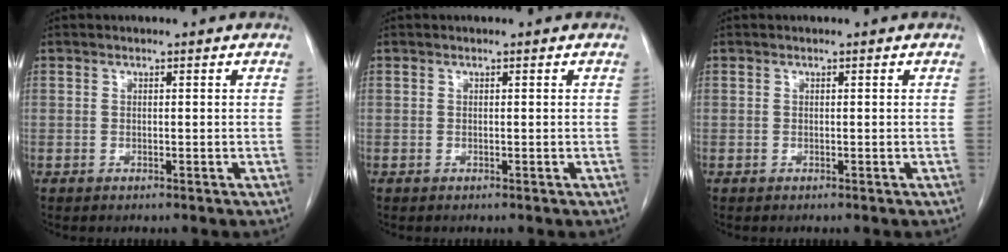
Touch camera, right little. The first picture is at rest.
{"total": 0.0}
{"total": 0.0}